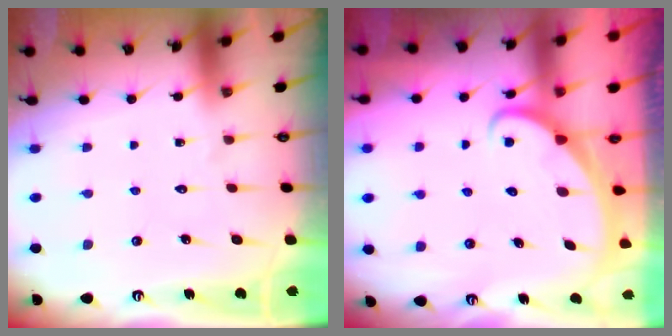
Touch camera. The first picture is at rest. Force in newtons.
{"total": 2.5, "press": 2.5, "slide": 0.2}